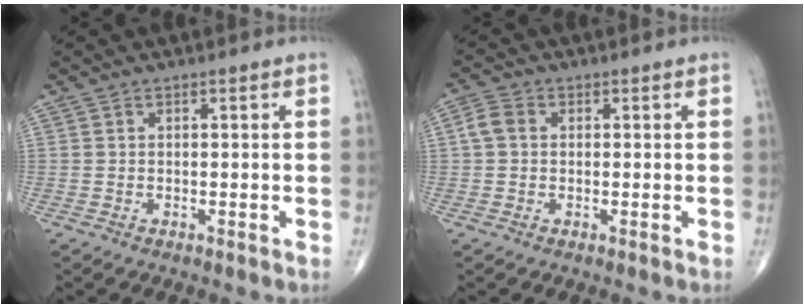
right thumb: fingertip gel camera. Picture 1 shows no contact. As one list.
[{"total": 3.3, "force": [0.3, 2.5, 2.0], "torque": [-0.042, 0.011, 0.000]}]